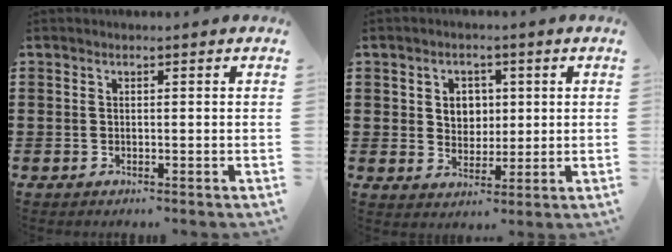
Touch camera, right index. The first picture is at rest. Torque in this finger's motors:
{"motor_torque": [0.36, -0.25, 0.12, 0.04]}